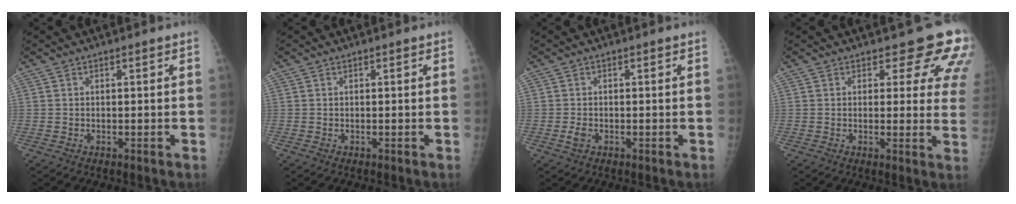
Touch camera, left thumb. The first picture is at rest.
{"total": 0.0}
{"total": 1.6, "force": [-0.7, 1.1, 1.0], "torque": [-0.017, -0.001, -0.014]}
{"total": 10.1, "force": [7.4, 4.5, 5.1], "torque": [-0.009, -0.038, 0.060]}